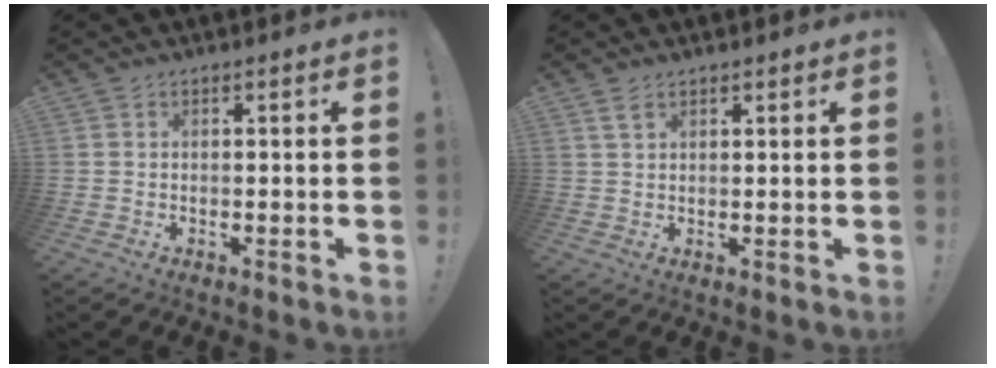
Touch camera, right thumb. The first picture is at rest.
{"total": 3.0, "force": [1.8, 1.5, 1.8], "torque": [-0.023, -0.005, 0.032]}